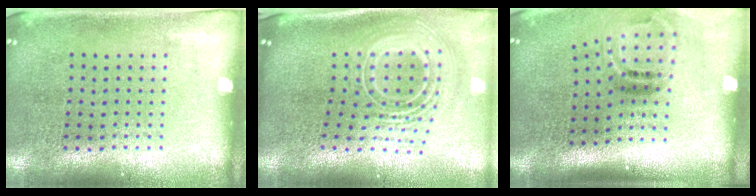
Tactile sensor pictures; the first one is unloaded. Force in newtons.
{"total": 2.8, "press": 1.9, "slide": 2.1}
{"total": 2.0, "press": 1.3, "slide": 1.6}